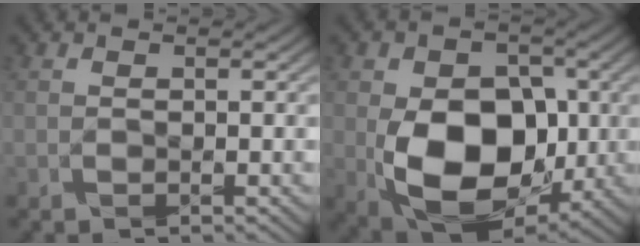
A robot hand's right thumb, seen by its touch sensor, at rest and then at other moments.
{"total": 13.4, "force": [-2.0, 9.0, 9.8], "torque": [-0.169, -0.013, -0.035]}